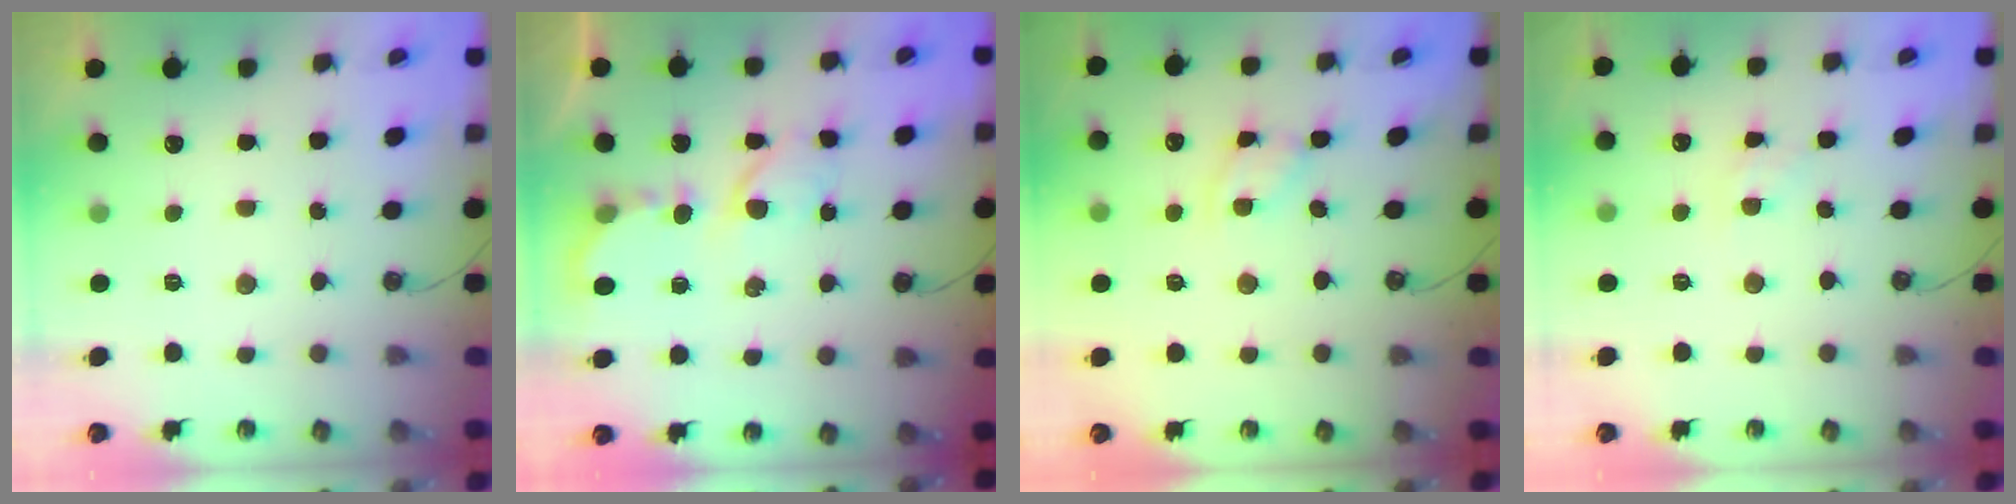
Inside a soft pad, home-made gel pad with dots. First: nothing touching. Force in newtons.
{"total": 6.0, "press": 6.0, "slide": 0.5}
{"total": 2.7, "press": 2.7, "slide": 0.4}
{"total": 2.8, "press": 2.8, "slide": 0.5}